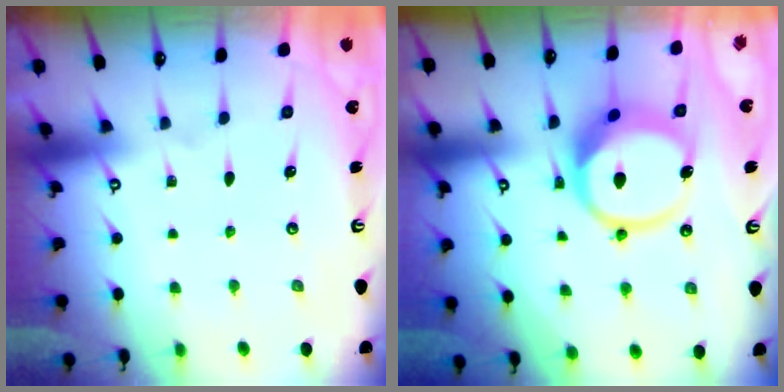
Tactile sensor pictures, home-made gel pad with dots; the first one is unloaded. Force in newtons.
{"total": 11.0, "press": 10.9, "slide": 1.4}